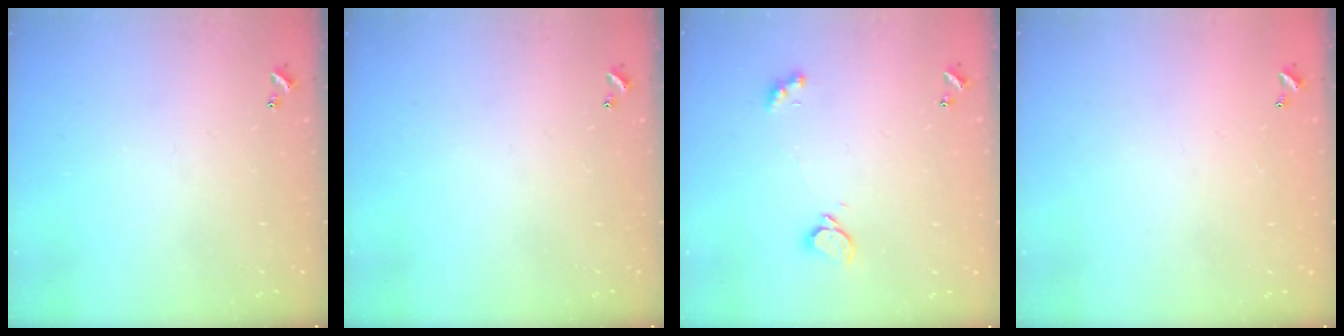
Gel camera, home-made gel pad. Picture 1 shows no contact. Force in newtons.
{"total": 0.0}
{"total": 1.6, "press": 1.5, "slide": 0.5}
{"total": 3.0, "press": 3.0, "slide": 0.1}